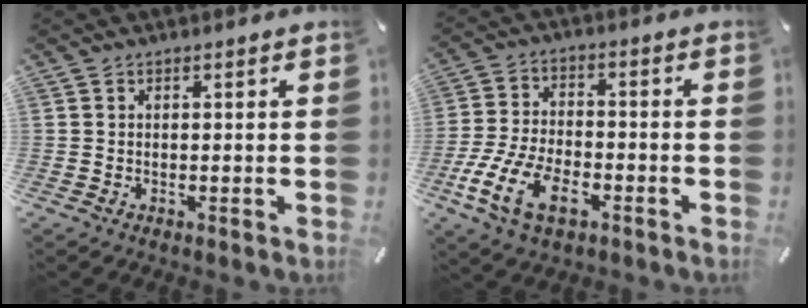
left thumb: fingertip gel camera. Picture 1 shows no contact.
{"total": 13.3, "force": [-5.9, 7.1, 9.5], "torque": [-0.204, 0.017, -0.108]}